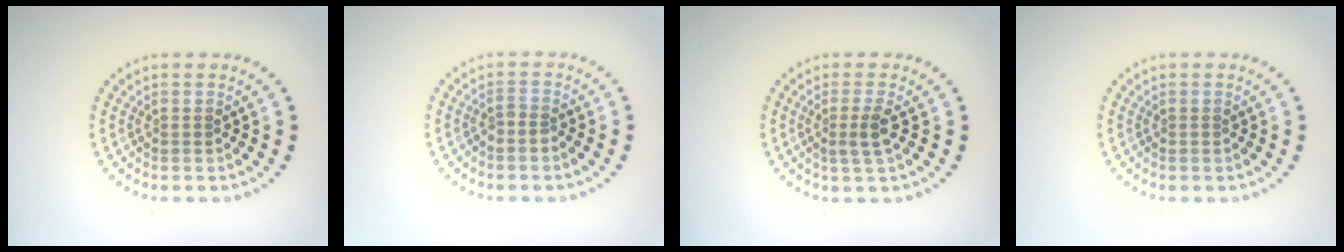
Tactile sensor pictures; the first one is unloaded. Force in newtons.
{"total": 1.0, "press": 0.5, "slide": 0.8}
{"total": 1.9, "press": 1.5, "slide": 1.1}
{"total": 0.0}